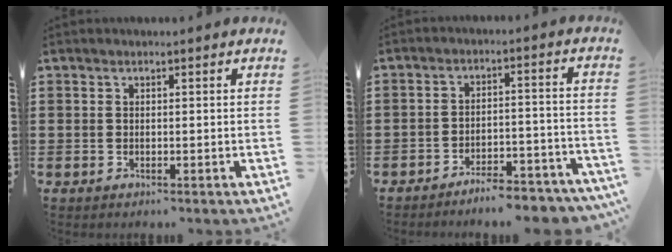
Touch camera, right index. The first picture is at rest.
{"total": 5.6, "force": [-5.4, 0.1, 1.4], "torque": [-0.020, 0.006, -0.105]}